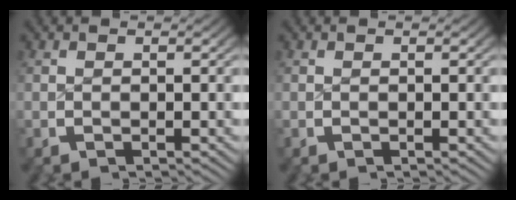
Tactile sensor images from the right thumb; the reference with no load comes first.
{"total": 0.0}